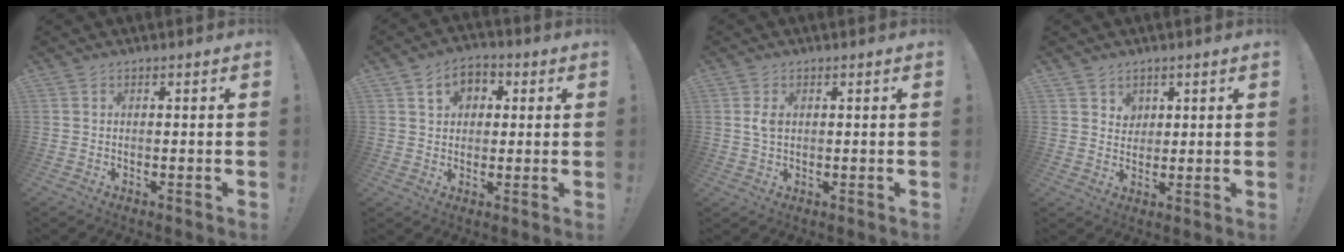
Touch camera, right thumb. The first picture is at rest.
{"total": 7.1, "force": [2.4, 5.6, 3.6], "torque": [-0.053, 0.000, 0.045]}
{"total": 3.1, "force": [0.8, 2.0, 2.3], "torque": [-0.030, -0.001, 0.011]}
{"total": 4.0, "force": [2.4, 3.2, 0.5], "torque": [-0.001, -0.017, 0.041]}